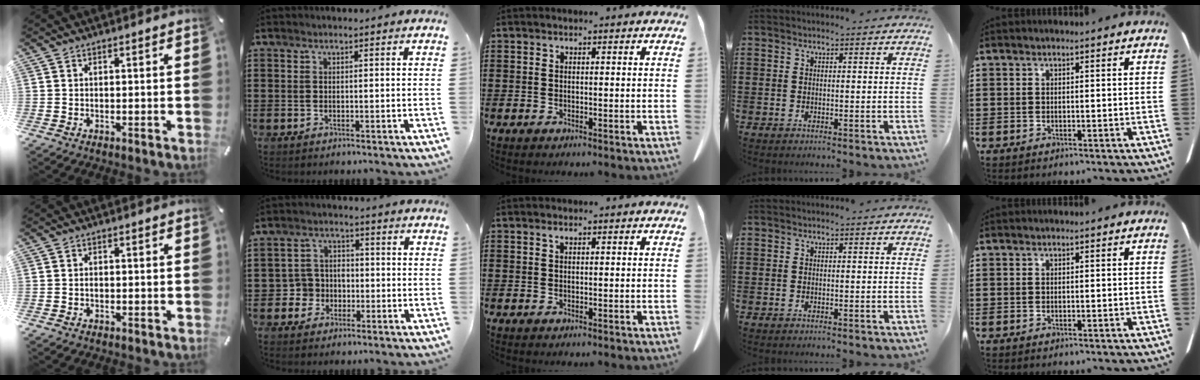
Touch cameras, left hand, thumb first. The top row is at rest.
{"thumb": {"total": 0.9, "force": [-0.4, 0.6, 0.6], "torque": [-0.011, 0.001, -0.009]}, "index": {"total": 4.3, "force": [-1.7, 3.8, 0.8], "torque": [-0.037, 0.007, -0.038]}, "middle": {"total": 0.7, "force": [0.4, 0.1, 0.5], "torque": [-0.004, -0.003, 0.006]}}